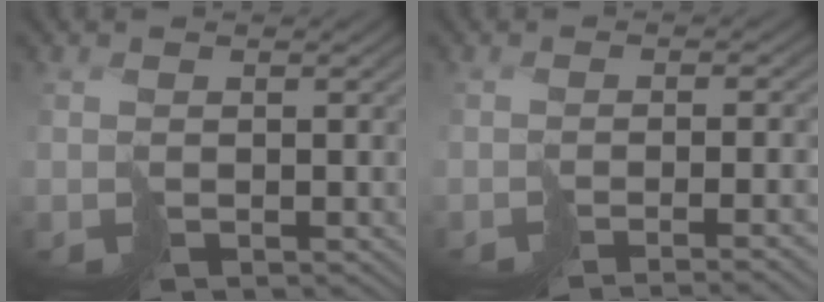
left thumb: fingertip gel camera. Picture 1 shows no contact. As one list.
[{"total": 4.7, "force": [-3.3, -0.1, 3.3], "torque": [-0.026, -0.006, -0.041]}]